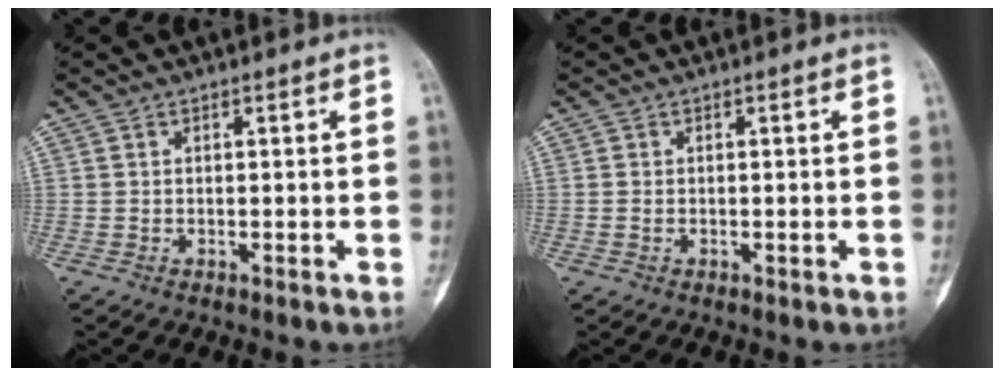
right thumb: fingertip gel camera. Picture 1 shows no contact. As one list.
[{"total": 0.6, "force": [-0.1, 0.4, 0.4], "torque": [-0.009, 0.002, 0.000]}]